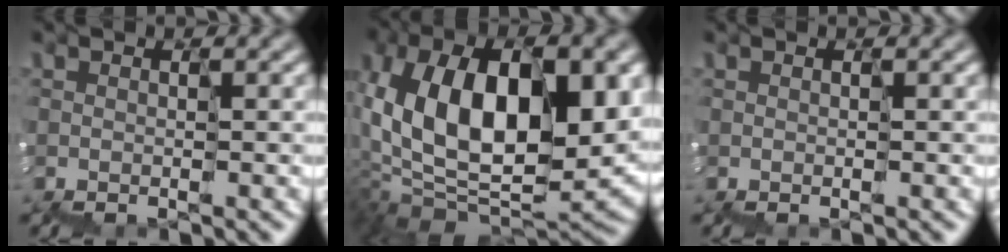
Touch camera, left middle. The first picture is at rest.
{"total": 10.1, "force": [1.6, 5.6, 8.2], "torque": [-0.145, -0.002, 0.034]}
{"total": 0.0}